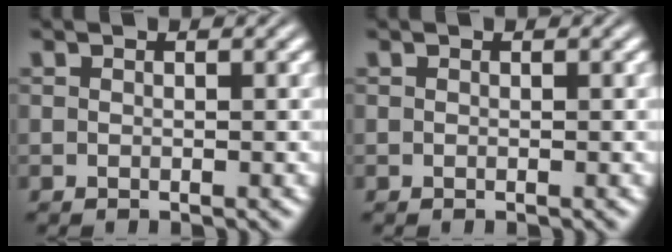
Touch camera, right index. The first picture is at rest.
{"total": 0.0}